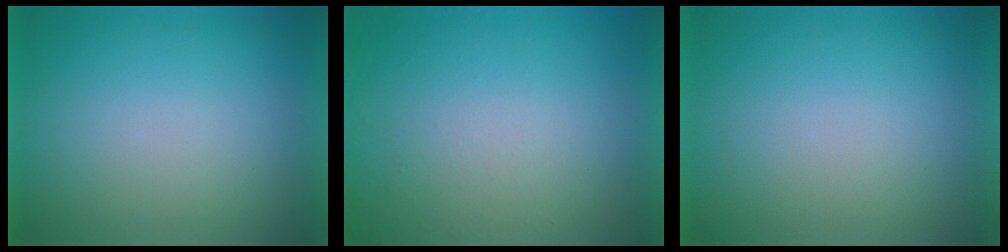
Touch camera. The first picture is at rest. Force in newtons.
{"total": 8.3}
{"total": 0.0}